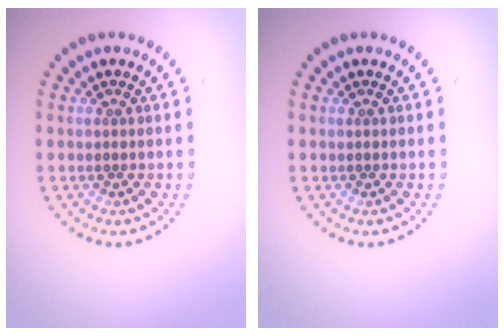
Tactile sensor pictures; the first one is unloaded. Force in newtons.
{"total": 0.0}